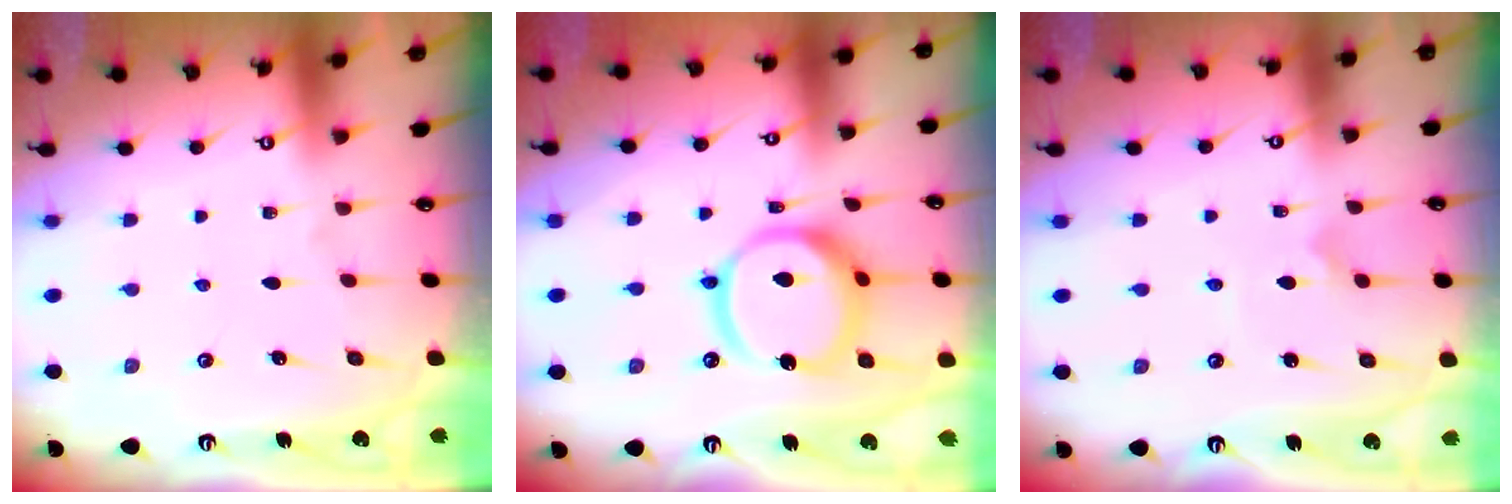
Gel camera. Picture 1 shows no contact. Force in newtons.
{"total": 15.5, "press": 15.3, "slide": 1.9}
{"total": 3.5, "press": 3.4, "slide": 0.3}